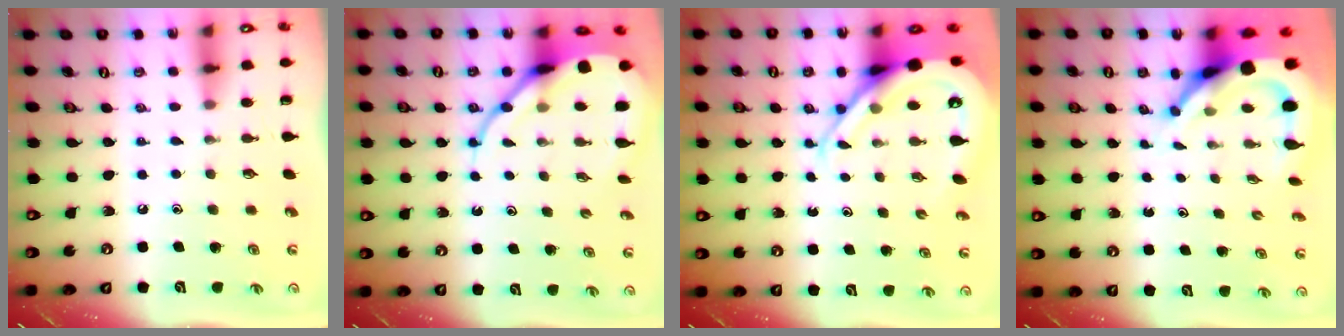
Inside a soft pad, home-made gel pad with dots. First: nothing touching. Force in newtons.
{"total": 12.1, "press": 12.0, "slide": 1.1}
{"total": 12.0, "press": 11.9, "slide": 1.3}
{"total": 9.1, "press": 9.0, "slide": 1.2}